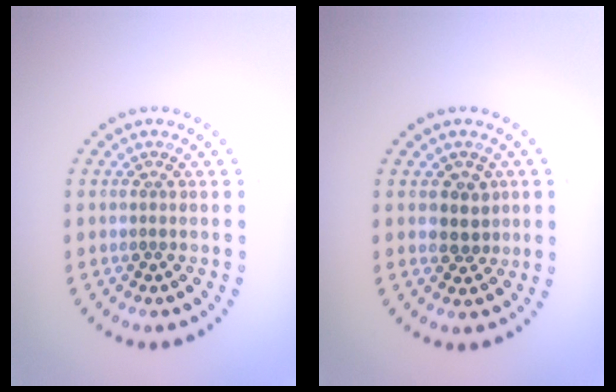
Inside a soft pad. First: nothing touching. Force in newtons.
{"total": 2.2, "press": 1.9, "slide": 1.0}